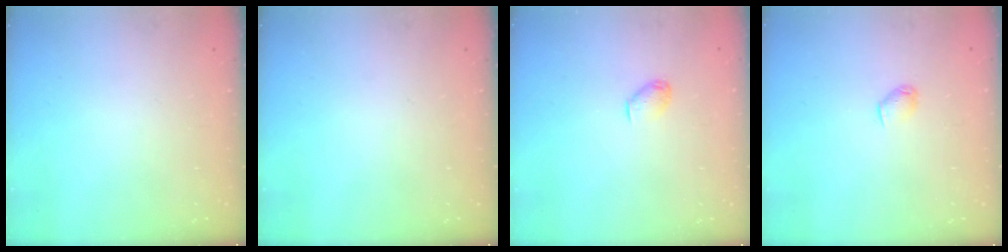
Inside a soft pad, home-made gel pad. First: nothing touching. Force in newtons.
{"total": 0.0}
{"total": 5.7, "press": 5.6, "slide": 1.2}
{"total": 3.4, "press": 3.3, "slide": 0.7}